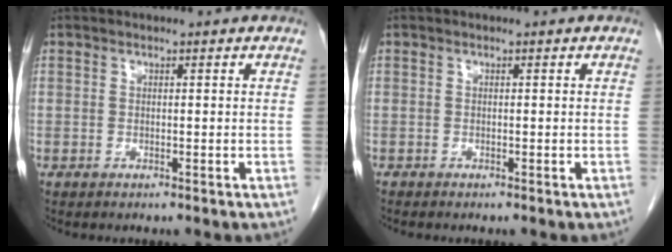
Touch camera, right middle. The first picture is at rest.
{"total": 0.0}